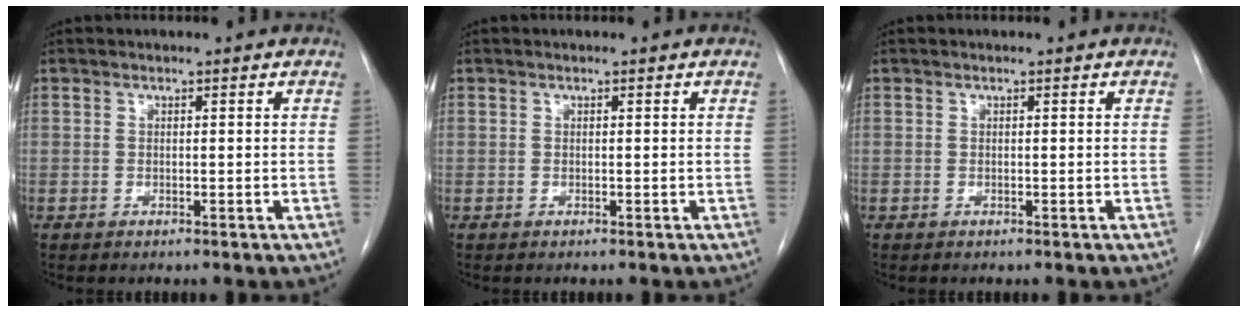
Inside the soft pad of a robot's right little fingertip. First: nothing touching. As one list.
[{"total": 0.0}, {"total": 0.0}]